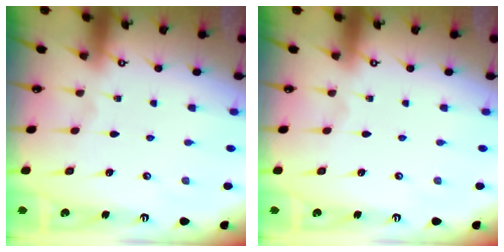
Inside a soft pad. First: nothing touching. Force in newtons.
{"total": 0.0}